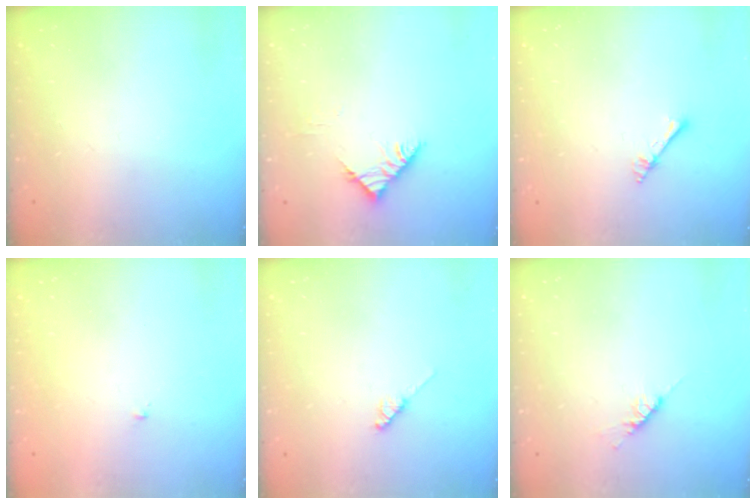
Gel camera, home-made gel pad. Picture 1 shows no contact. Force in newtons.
{"total": 5.3, "press": 5.3, "slide": 0.2}
{"total": 4.9, "press": 4.9, "slide": 0.6}
{"total": 0.6, "press": 0.6, "slide": 0.2}
{"total": 3.5, "press": 3.5, "slide": 0.4}
{"total": 4.7, "press": 4.6, "slide": 0.5}